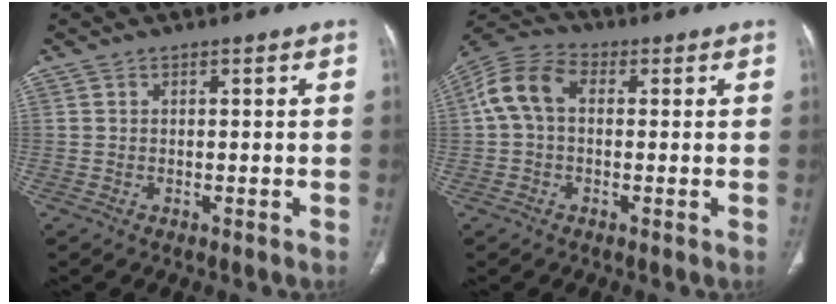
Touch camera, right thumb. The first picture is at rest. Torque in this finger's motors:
{"motor_torque": [0.33, 0.37, 0.73, -0.71, 0.09]}